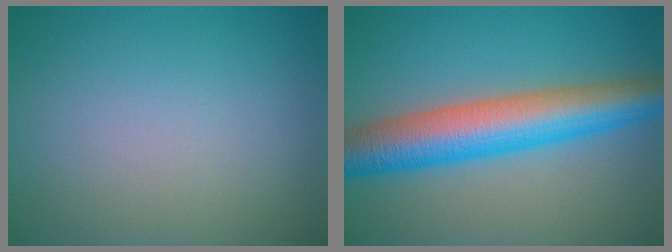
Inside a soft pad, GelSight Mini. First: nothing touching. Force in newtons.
{"total": 8.9, "press": 8.9, "slide": 0.2}